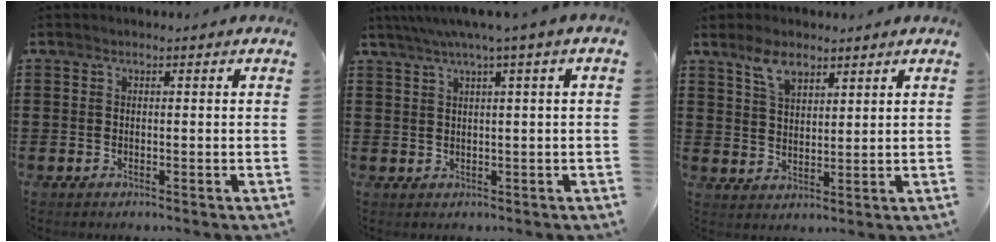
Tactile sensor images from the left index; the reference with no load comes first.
{"total": 2.7, "force": [1.1, 0.0, 2.5], "torque": [-0.047, 0.001, 0.019]}
{"total": 5.2, "force": [3.6, 2.6, 2.7], "torque": [-0.056, 0.004, 0.065]}